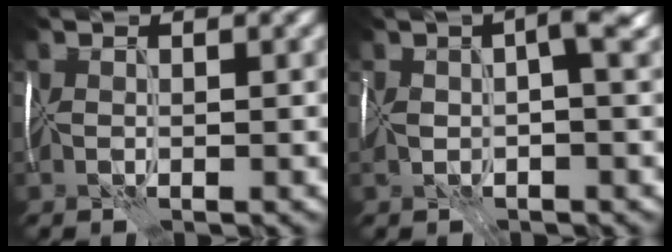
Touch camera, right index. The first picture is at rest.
{"total": 4.3, "force": [0.4, 1.5, 4.0], "torque": [-0.075, 0.014, -0.001]}